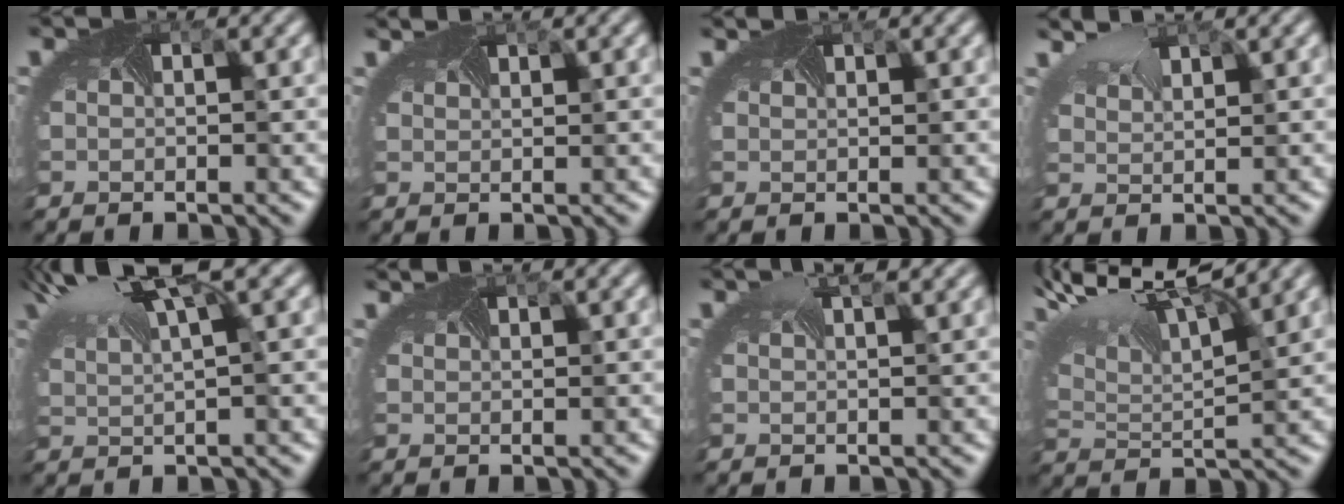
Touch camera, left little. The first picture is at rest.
{"total": 1.3, "force": [1.2, -0.1, 0.2], "torque": [-0.001, 0.001, 0.008]}
{"total": 0.8, "force": [0.7, -0.3, -0.1], "torque": [0.002, -0.005, 0.004]}
{"total": 3.0, "force": [2.7, 0.3, 1.2], "torque": [-0.029, 0.014, 0.036]}
{"total": 6.9, "force": [4.4, 1.6, 5.0], "torque": [-0.119, 0.013, 0.090]}
{"total": 1.0, "force": [1.0, -0.2, 0.1], "torque": [-0.002, -0.002, 0.006]}
{"total": 3.3, "force": [2.3, 1.0, 2.2], "torque": [-0.017, 0.011, 0.015]}
{"total": 12.5, "force": [7.3, 4.7, 9.0], "torque": [-0.194, 0.038, 0.119]}